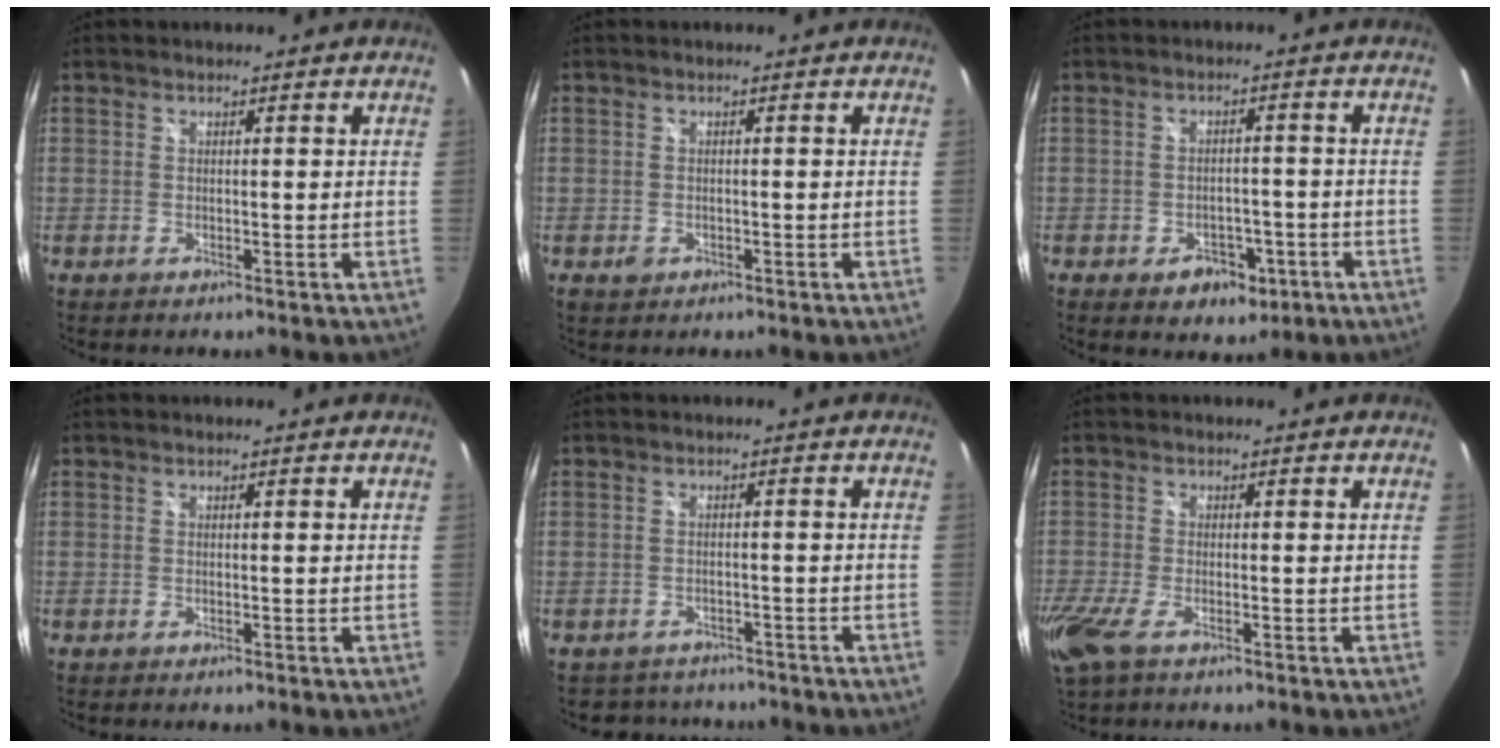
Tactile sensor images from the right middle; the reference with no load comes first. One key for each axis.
{"total": 1.5, "fx": -0.7, "fy": 1.3, "fz": 0.5, "tx": -0.010, "ty": -0.002, "tz": -0.009}
{"total": 6.6, "fx": -3.3, "fy": 4.7, "fz": 3.3, "tx": -0.064, "ty": 0.007, "tz": -0.032}
{"total": 0.0}
{"total": 5.3, "fx": -4.6, "fy": 2.6, "fz": 0.5, "tx": -0.015, "ty": 0.006, "tz": -0.066}
{"total": 6.5, "fx": -3.6, "fy": 2.1, "fz": 5.0, "tx": -0.119, "ty": -0.028, "tz": -0.068}